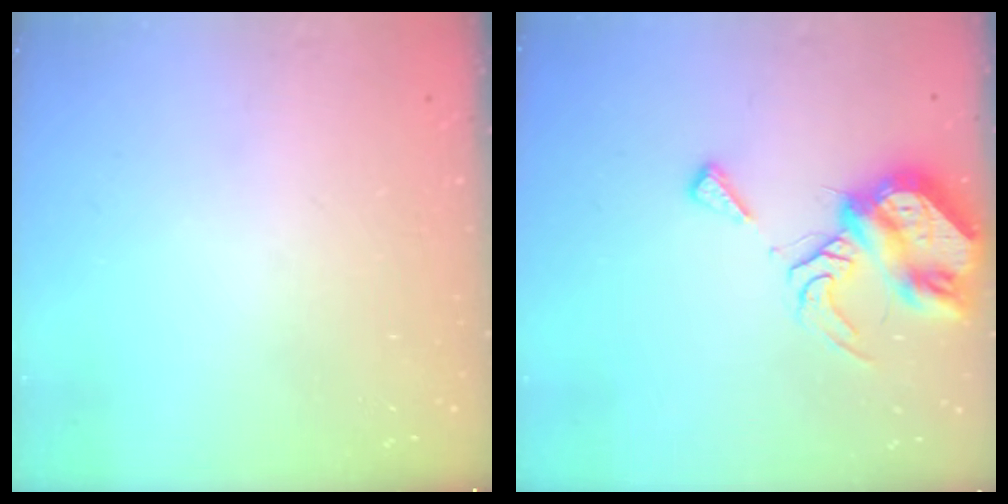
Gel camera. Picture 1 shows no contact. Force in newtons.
{"total": 10.4, "press": 10.3, "slide": 1.3}